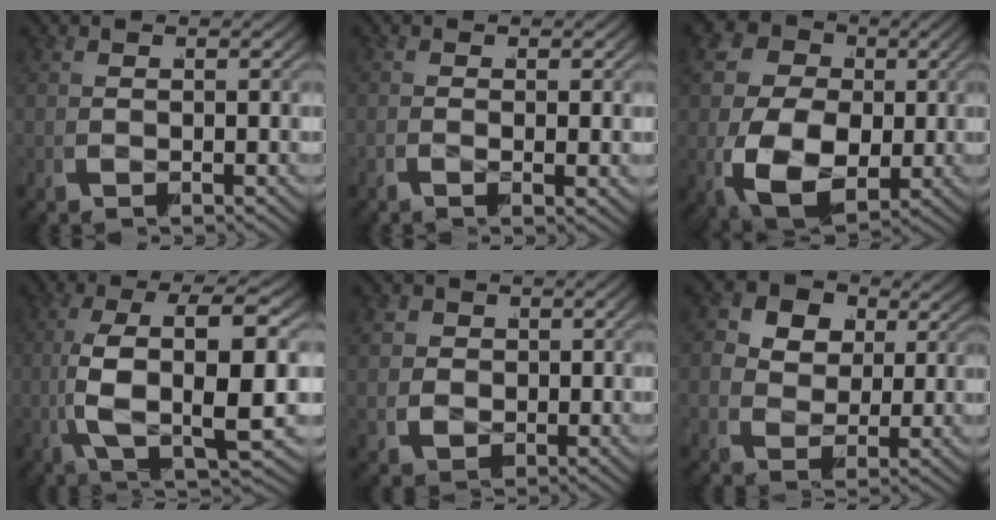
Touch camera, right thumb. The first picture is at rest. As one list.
[{"total": 0.8, "force": [-0.4, 0.2, 0.7], "torque": [-0.011, -0.003, -0.010]}, {"total": 19.1, "force": [-0.7, 15.2, 11.5], "torque": [-0.242, -0.056, -0.001]}, {"total": 11.7, "force": [-1.2, 5.1, 10.5], "torque": [-0.226, -0.027, -0.005]}, {"total": 4.1, "force": [0.3, 3.6, 1.9], "torque": [-0.033, -0.016, 0.014]}, {"total": 10.5, "force": [1.4, 8.8, 5.5], "torque": [-0.124, -0.017, 0.016]}]